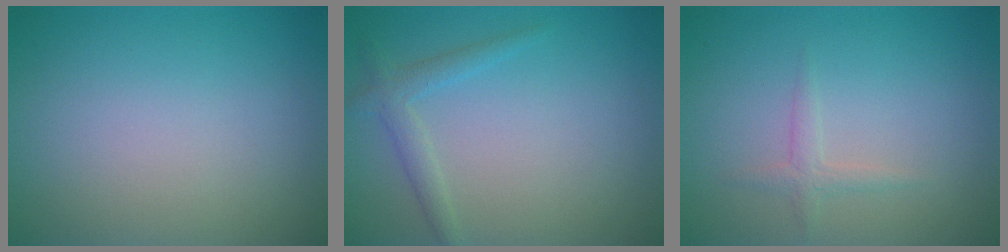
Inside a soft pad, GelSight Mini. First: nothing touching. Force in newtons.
{"total": 1.8, "press": 1.8, "slide": 0.1}
{"total": 1.1, "press": 1.1, "slide": 0.1}